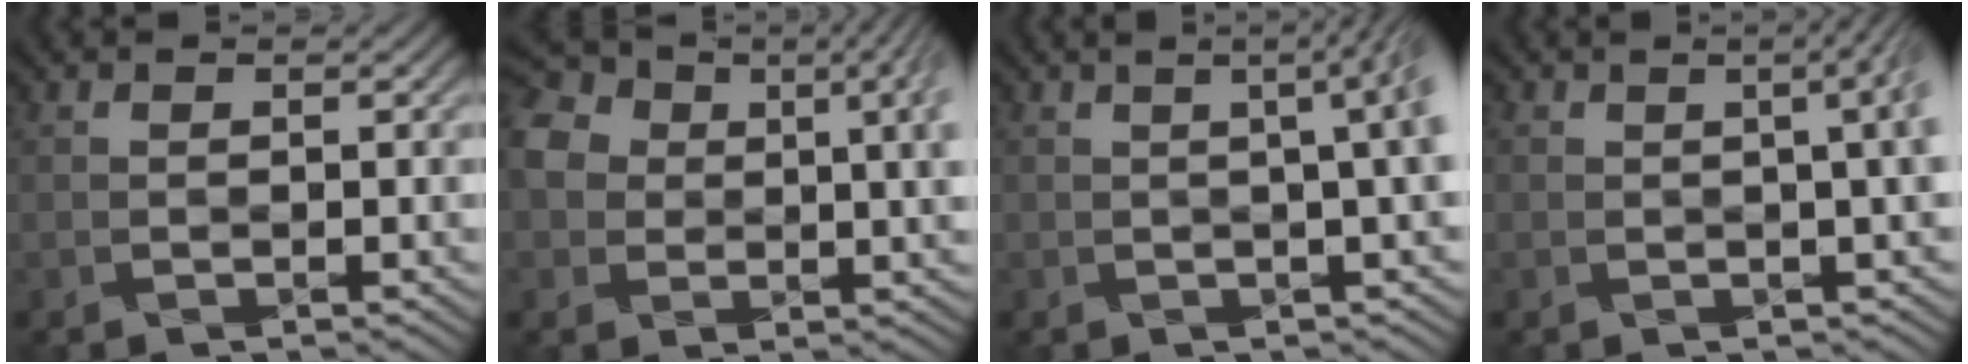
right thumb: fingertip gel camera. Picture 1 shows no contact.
{"total": 10.8, "force": [2.2, 7.5, 7.5], "torque": [-0.153, -0.005, 0.050]}
{"total": 8.2, "force": [0.9, 2.7, 7.7], "torque": [-0.049, 0.036, -0.003]}
{"total": 5.7, "force": [0.8, 1.9, 5.3], "torque": [-0.041, 0.020, 0.003]}